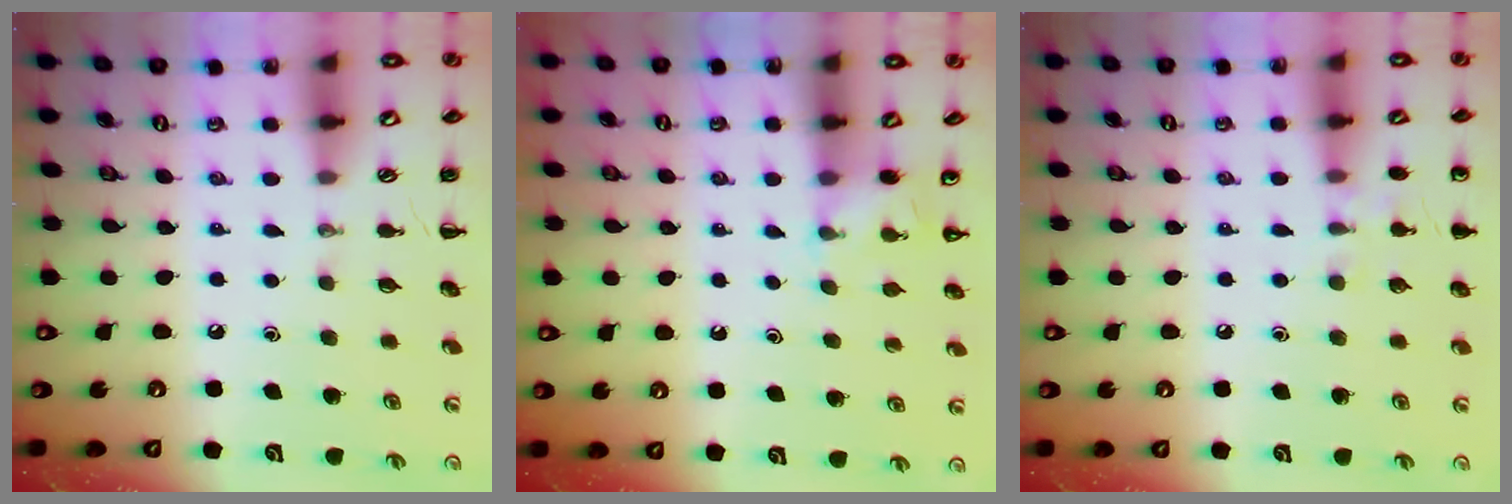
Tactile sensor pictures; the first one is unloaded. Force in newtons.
{"total": 5.2, "press": 5.0, "slide": 1.5}
{"total": 6.0, "press": 5.7, "slide": 1.7}